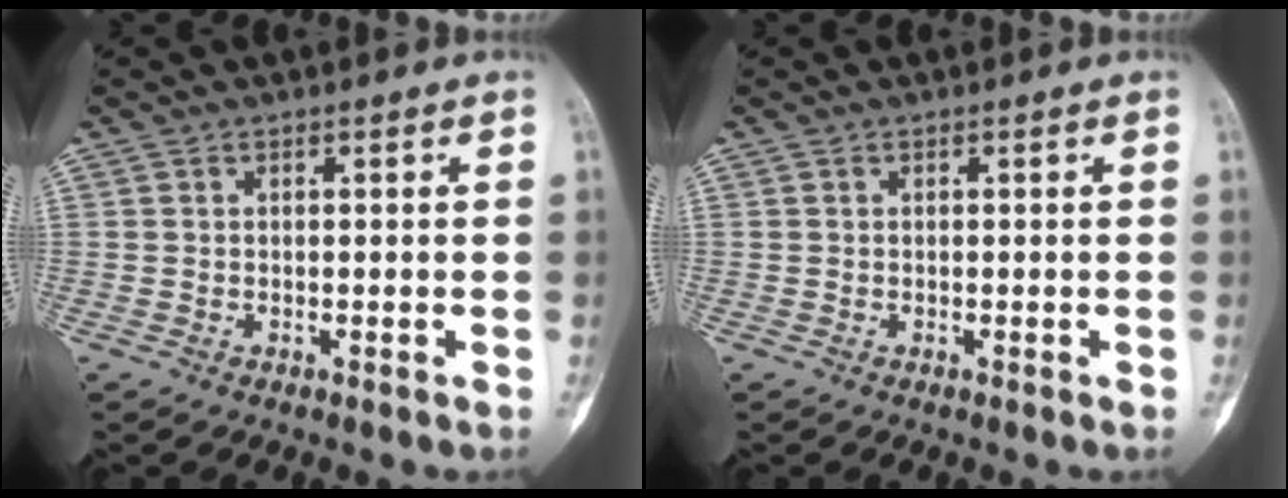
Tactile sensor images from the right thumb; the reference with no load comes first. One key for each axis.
{"total": 0.0}